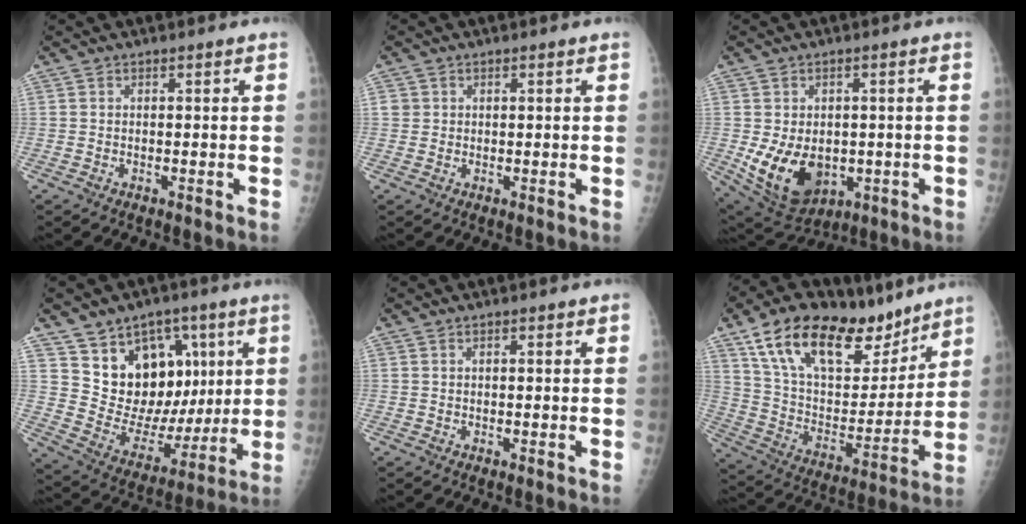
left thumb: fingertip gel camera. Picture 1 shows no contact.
{"total": 1.2, "force": [0.4, 1.1, 0.3], "torque": [0.006, 0.000, 0.004]}
{"total": 12.6, "force": [-2.2, 9.1, 8.5], "torque": [-0.122, -0.007, -0.007]}
{"total": 18.6, "force": [6.9, 12.8, 11.5], "torque": [-0.123, -0.023, 0.133]}
{"total": 0.9, "force": [0.5, 0.2, 0.7], "torque": [-0.010, 0.002, 0.004]}
{"total": 25.6, "force": [16.8, 12.3, 14.9], "torque": [-0.208, -0.045, 0.287]}